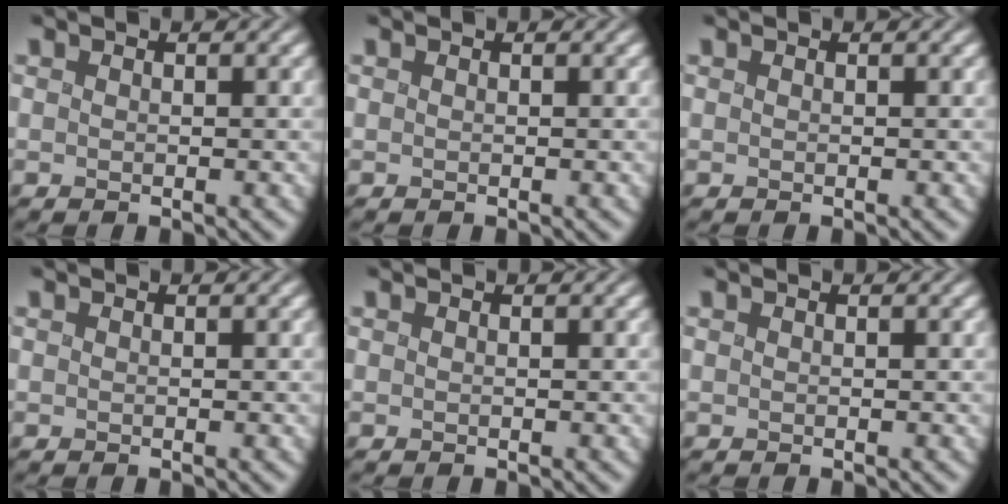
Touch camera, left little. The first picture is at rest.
{"total": 0.0}
{"total": 0.0}
{"total": 0.0}
{"total": 0.0}
{"total": 0.0}